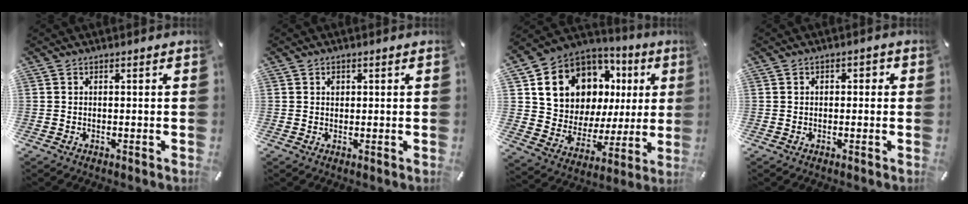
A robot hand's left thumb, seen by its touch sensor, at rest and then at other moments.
{"total": 1.1, "force": [0.3, 1.0, 0.4], "torque": [-0.001, 0.000, 0.004]}
{"total": 13.0, "force": [7.4, 9.7, 4.5], "torque": [-0.086, -0.064, 0.146]}
{"total": 1.3, "force": [-0.3, 1.1, 0.6], "torque": [-0.011, 0.009, -0.010]}